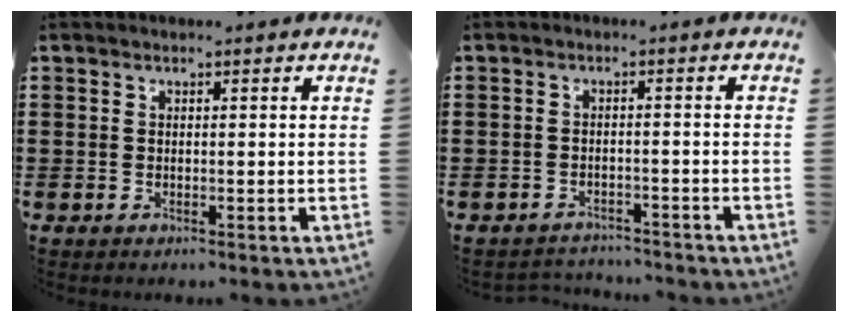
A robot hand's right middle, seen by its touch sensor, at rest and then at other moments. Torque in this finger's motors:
{"motor_torque": [-0.17, 0.23, -0.14, -0.06]}